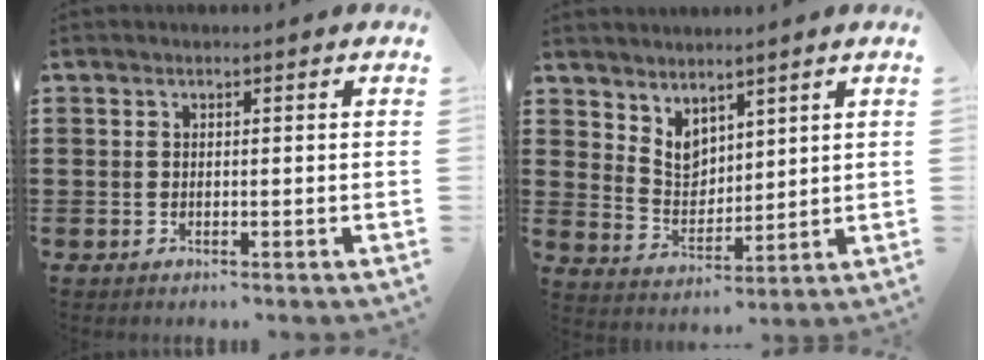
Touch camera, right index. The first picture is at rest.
{"total": 4.8, "force": [3.9, 2.5, 1.3], "torque": [-0.041, -0.009, 0.074]}